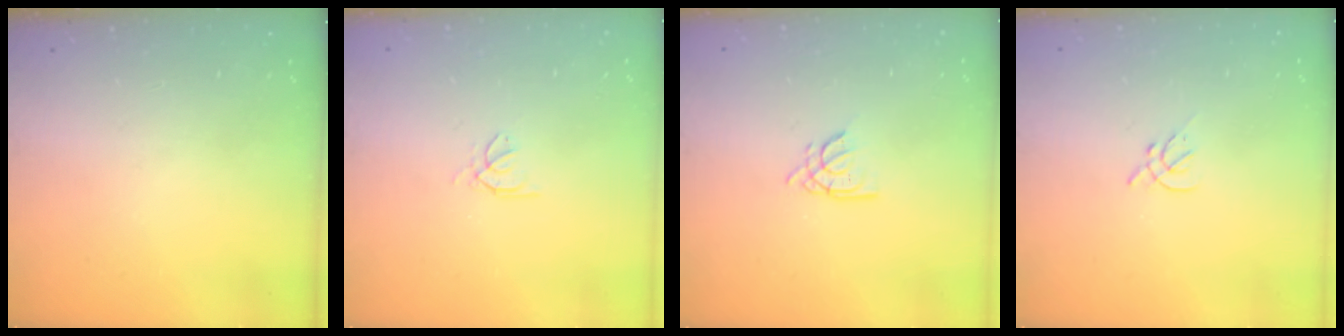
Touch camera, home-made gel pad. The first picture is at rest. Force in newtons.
{"total": 0.6, "press": 0.4, "slide": 0.3}
{"total": 3.3, "press": 3.3, "slide": 0.3}
{"total": 2.0, "press": 1.9, "slide": 0.5}